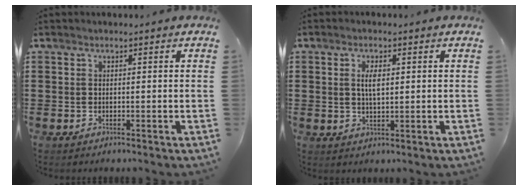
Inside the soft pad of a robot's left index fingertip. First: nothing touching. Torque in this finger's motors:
{"motor_torque": [0.97, -0.17, 0.17, 0.07]}